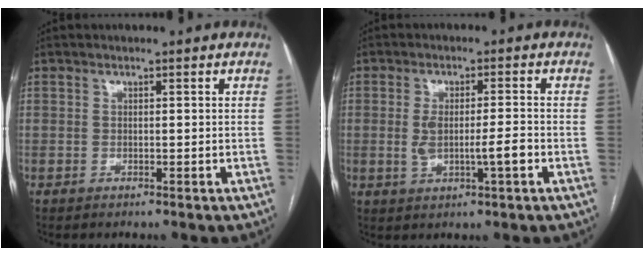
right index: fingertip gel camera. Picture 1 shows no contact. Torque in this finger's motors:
{"motor_torque": [0.28, 0.17, 0.18, 0.03]}